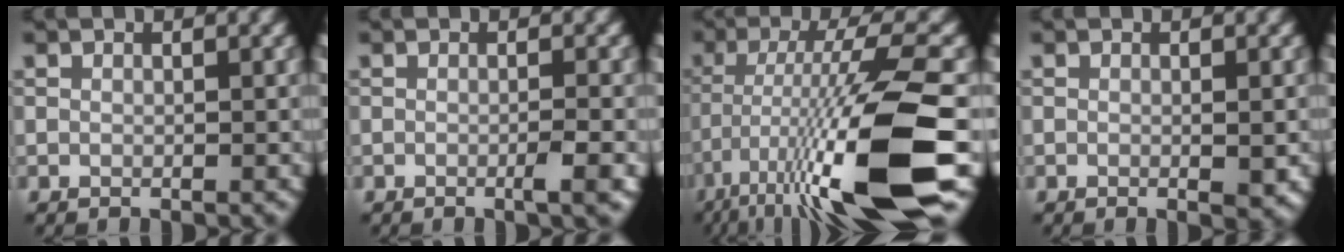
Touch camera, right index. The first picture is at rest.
{"total": 1.7, "force": [-0.5, 0.2, 1.6], "torque": [-0.024, 0.000, -0.013]}
{"total": 13.8, "force": [-5.9, 2.2, 12.3], "torque": [-0.218, -0.006, -0.096]}
{"total": 1.5, "force": [-0.2, 0.2, 1.5], "torque": [-0.021, -0.003, -0.003]}